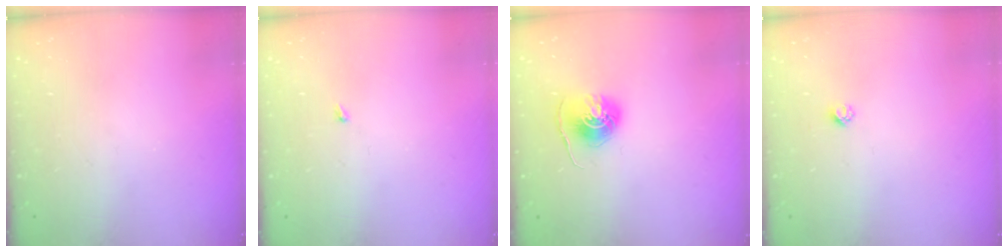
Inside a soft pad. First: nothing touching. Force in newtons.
{"total": 1.9, "press": 1.9, "slide": 0.3}
{"total": 7.1, "press": 7.1, "slide": 0.4}
{"total": 2.3, "press": 2.3, "slide": 0.2}